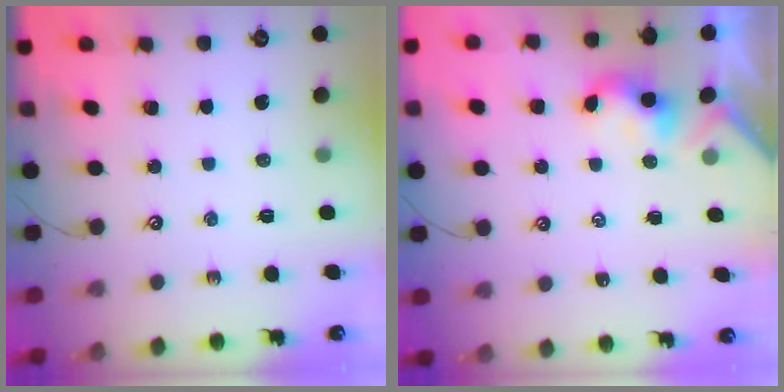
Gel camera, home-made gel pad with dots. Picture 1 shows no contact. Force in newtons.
{"total": 2.4, "press": 2.4, "slide": 0.2}